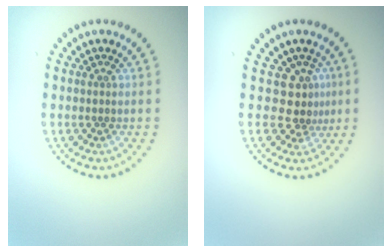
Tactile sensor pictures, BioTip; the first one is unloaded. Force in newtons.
{"total": 2.6, "press": 1.9, "slide": 1.8}